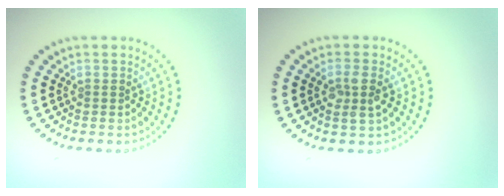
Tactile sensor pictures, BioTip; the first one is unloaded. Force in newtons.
{"total": 2.2, "press": 2.1, "slide": 0.7}